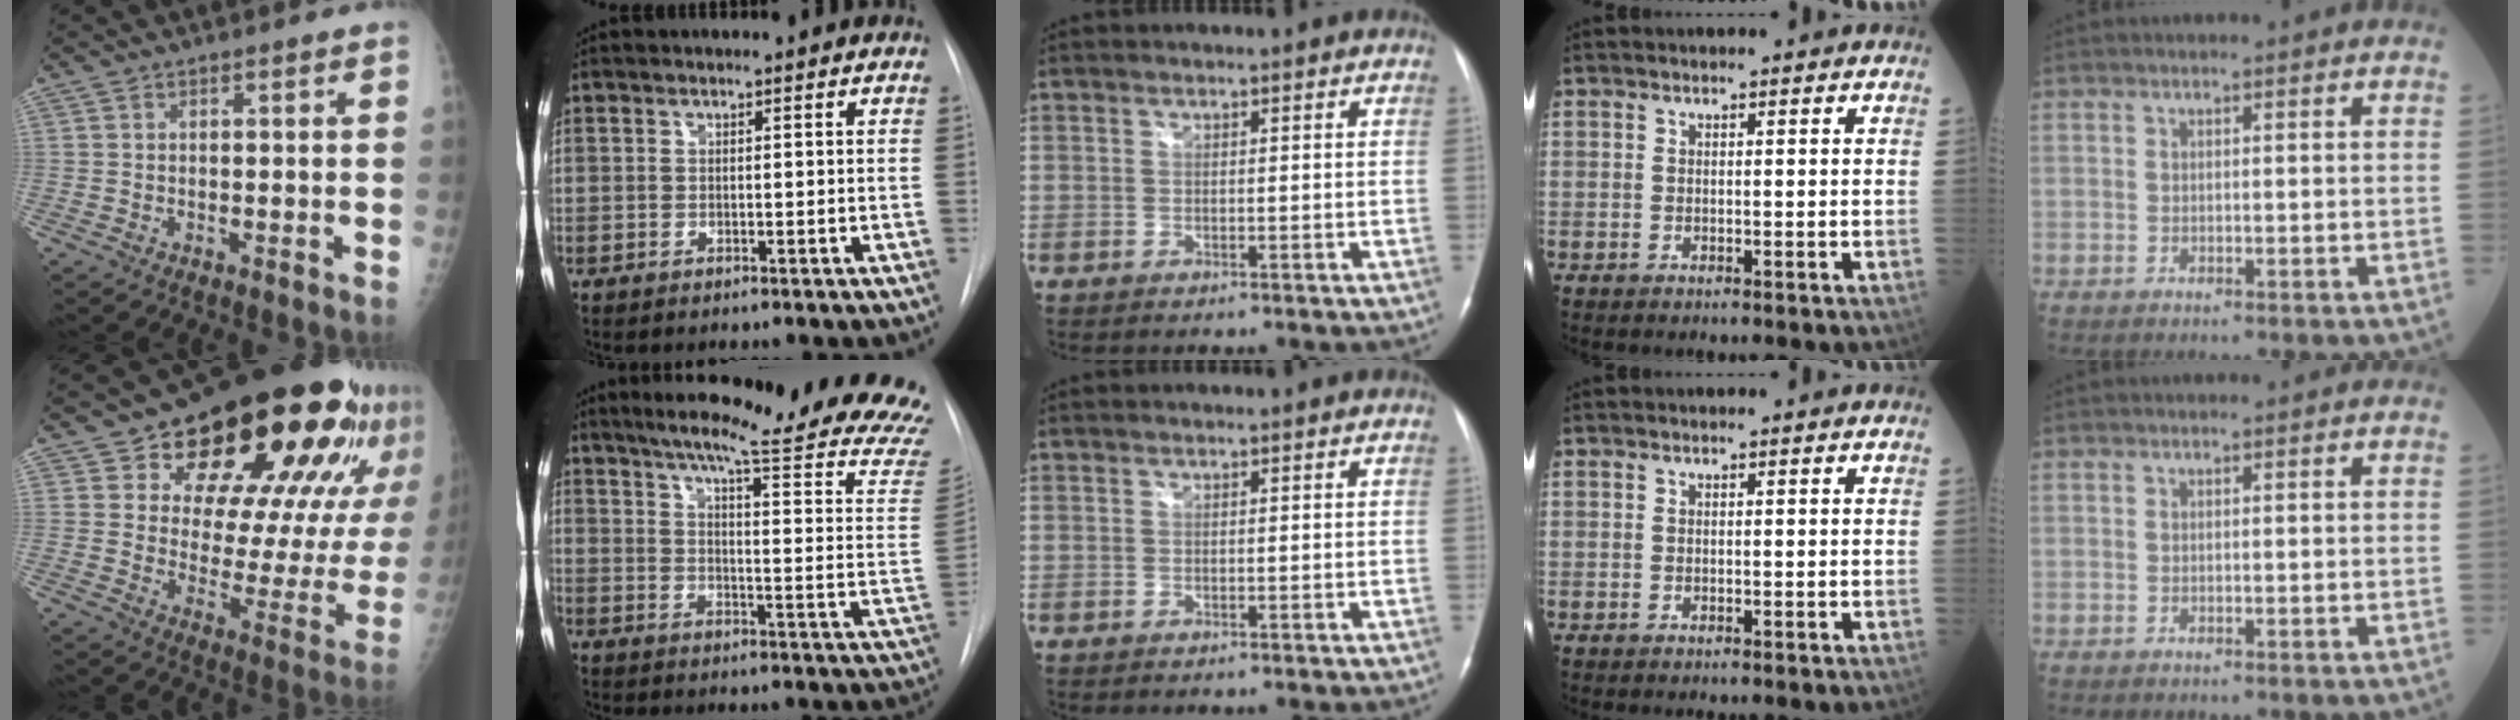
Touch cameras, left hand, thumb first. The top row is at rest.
{"thumb": {"total": 27.5, "force": [17.2, 13.1, 17.0], "torque": [-0.202, -0.064, 0.230]}, "index": {"total": 29.2, "force": [25.0, 1.4, 14.9], "torque": [-0.185, -0.100, 0.300]}}